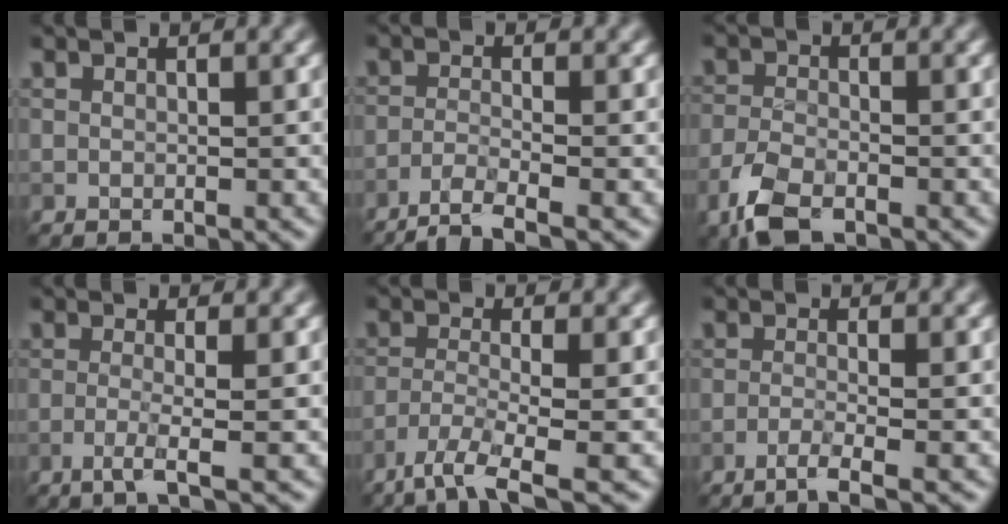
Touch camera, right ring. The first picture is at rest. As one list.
[{"total": 3.3, "force": [-2.5, 0.4, 2.2], "torque": [-0.038, -0.001, -0.061]}, {"total": 4.7, "force": [-3.1, 2.0, 2.9], "torque": [-0.064, -0.007, -0.070]}, {"total": 2.4, "force": [-1.0, 0.3, 2.2], "torque": [-0.035, 0.000, -0.034]}, {"total": 5.2, "force": [-3.7, 1.0, 3.5], "torque": [-0.062, -0.009, -0.078]}, {"total": 2.3, "force": [-1.4, 0.2, 1.8], "torque": [-0.029, 0.002, -0.041]}]